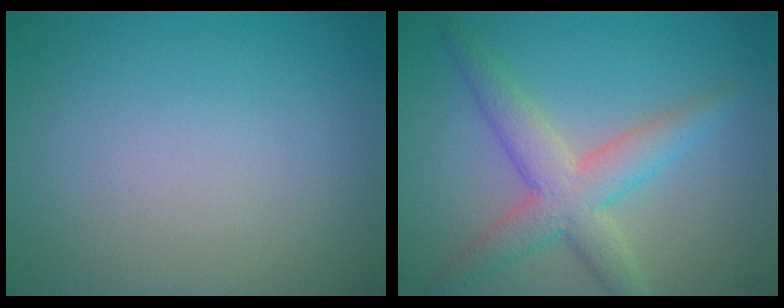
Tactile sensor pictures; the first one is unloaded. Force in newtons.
{"total": 4.9, "press": 4.9, "slide": 0.1}